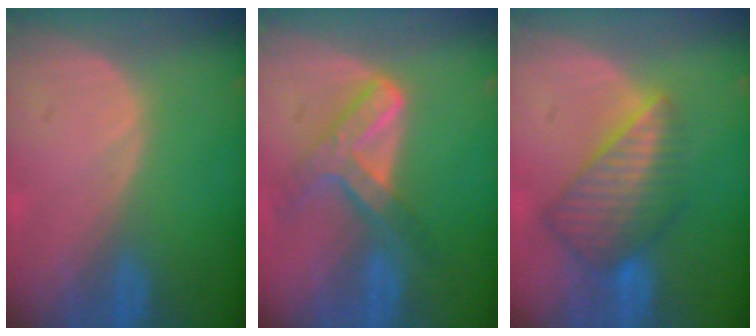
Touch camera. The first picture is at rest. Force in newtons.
{"total": 7.2, "press": 6.2, "slide": 3.8}
{"total": 8.4, "press": 7.3, "slide": 4.1}